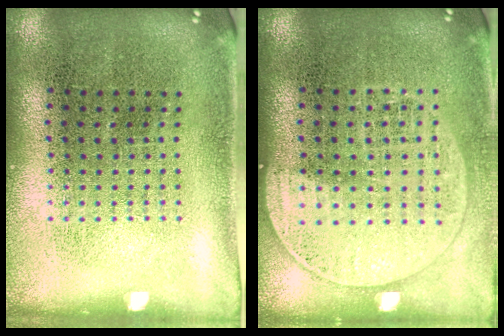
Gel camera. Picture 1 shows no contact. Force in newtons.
{"total": 1.5, "press": 1.3, "slide": 0.7}